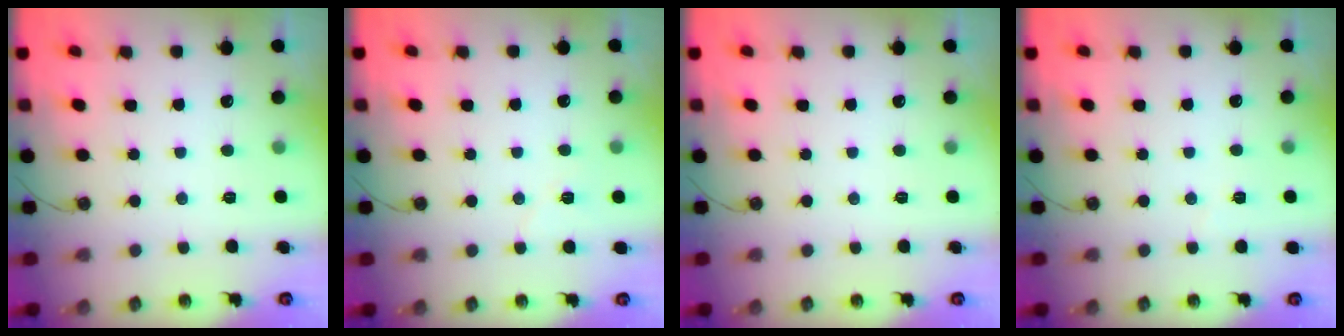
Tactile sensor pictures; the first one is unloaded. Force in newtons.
{"total": 6.3, "press": 5.7, "slide": 2.8}
{"total": 0.0}
{"total": 3.0, "press": 2.8, "slide": 1.0}